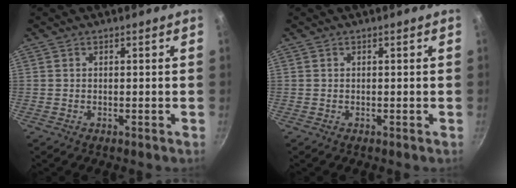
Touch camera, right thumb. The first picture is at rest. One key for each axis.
{"total": 0.0}